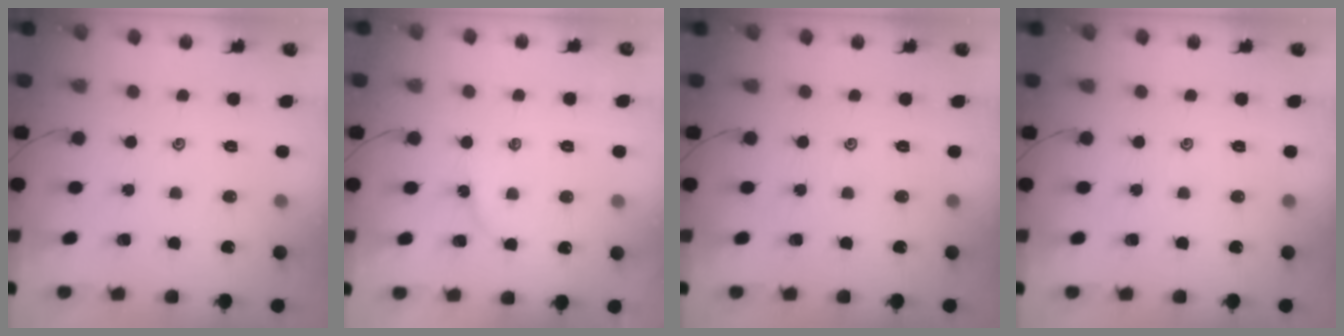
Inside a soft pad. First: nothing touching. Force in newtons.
{"total": 1.7, "press": 1.6, "slide": 0.3}
{"total": 0.0}
{"total": 0.0}